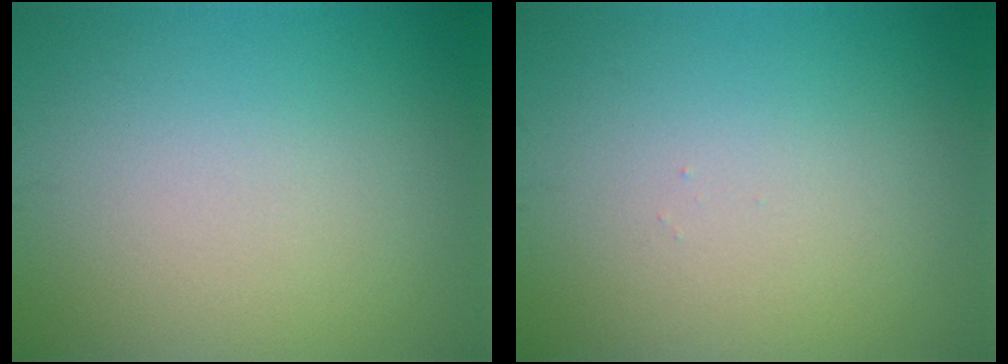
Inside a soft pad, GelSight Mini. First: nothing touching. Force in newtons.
{"total": 0.0}